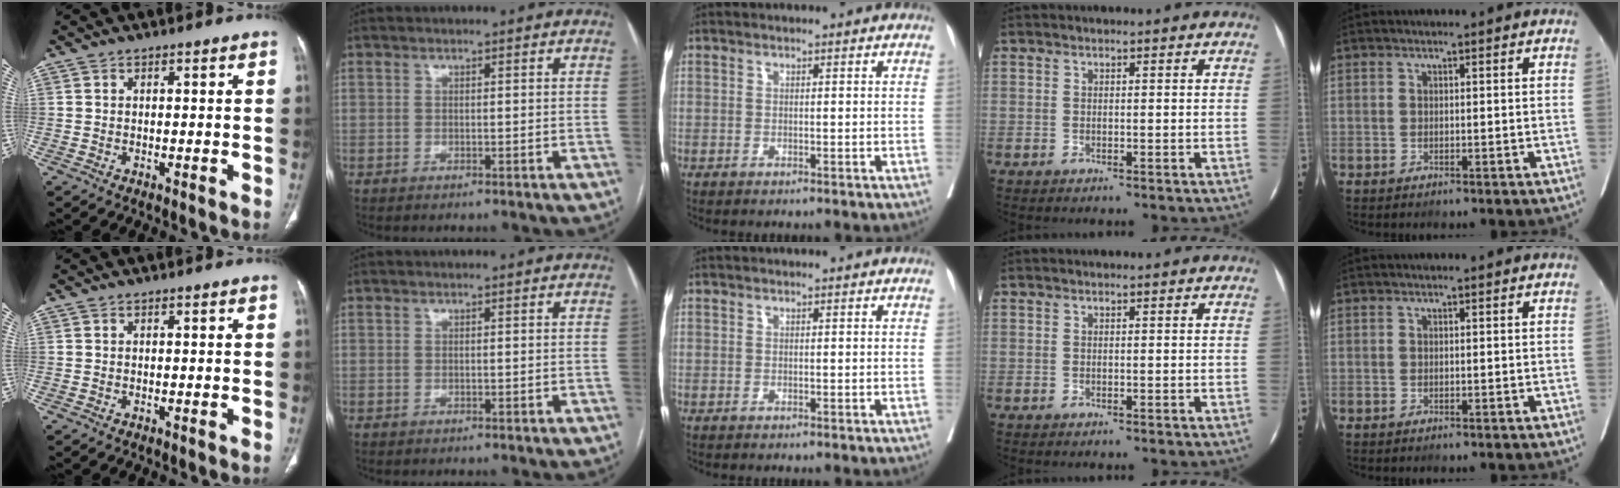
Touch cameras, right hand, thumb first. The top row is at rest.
{}